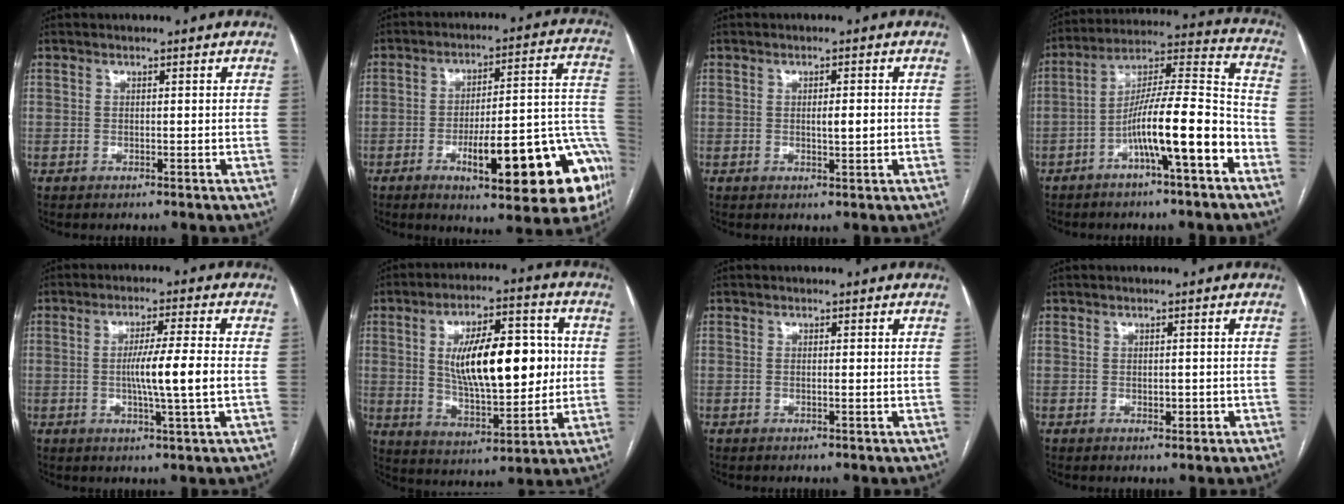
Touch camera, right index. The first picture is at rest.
{"total": 23.0, "force": [-9.3, 4.8, 20.5], "torque": [-0.171, 0.030, -0.117]}
{"total": 2.5, "force": [-0.1, 0.5, 2.4], "torque": [-0.041, -0.001, 0.001]}
{"total": 14.5, "force": [-6.2, 1.1, 13.0], "torque": [-0.223, 0.018, -0.103]}
{"total": 7.7, "force": [-0.7, -0.7, 7.6], "torque": [-0.131, -0.005, -0.012]}
{"total": 16.9, "force": [1.8, 5.3, 16.0], "torque": [-0.266, 0.017, 0.035]}
{"total": 0.9, "force": [-0.1, 0.1, 0.9], "torque": [-0.019, 0.000, -0.001]}
{"total": 1.6, "force": [-0.5, 0.8, 1.3], "torque": [-0.023, -0.001, -0.002]}